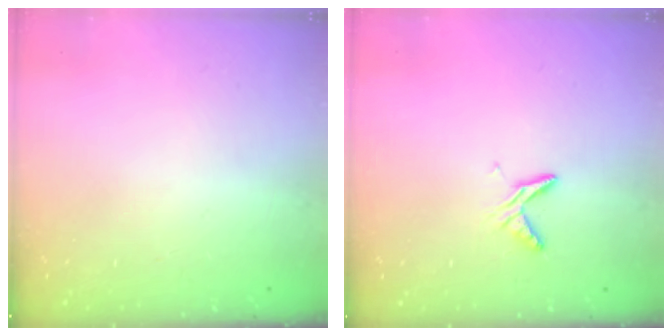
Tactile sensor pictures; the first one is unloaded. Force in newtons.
{"total": 5.6, "press": 5.6, "slide": 0.4}